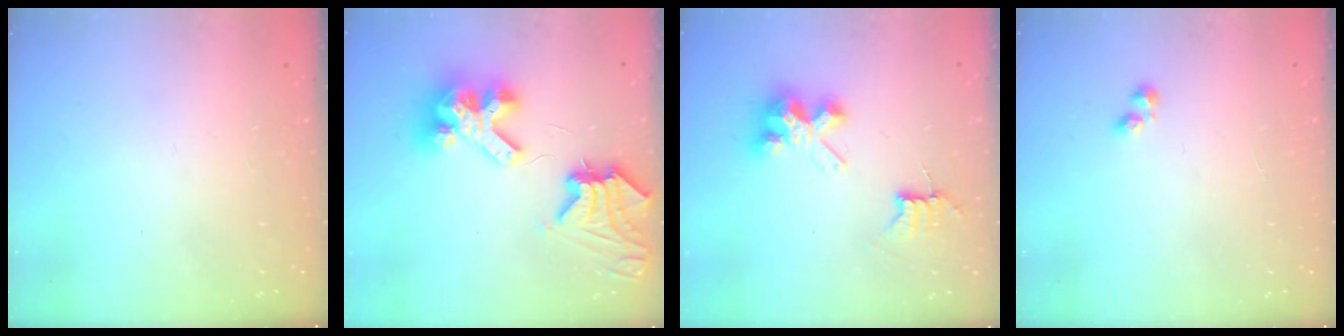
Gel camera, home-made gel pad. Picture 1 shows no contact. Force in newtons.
{"total": 12.4, "press": 12.3, "slide": 1.4}
{"total": 7.3, "press": 7.3, "slide": 0.6}
{"total": 1.2, "press": 1.0, "slide": 0.6}